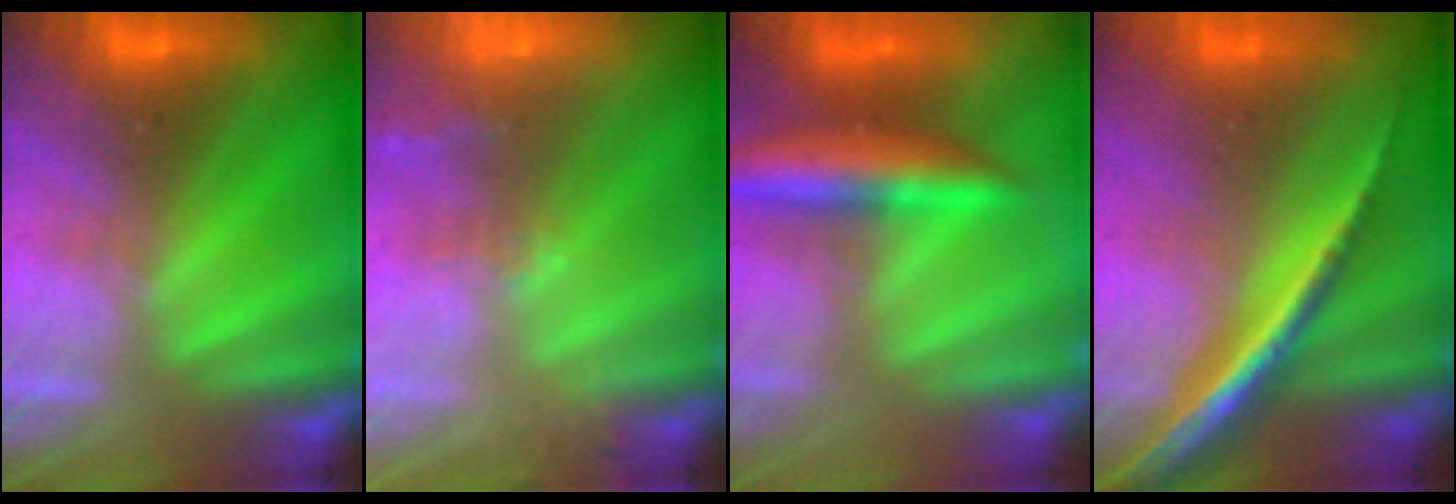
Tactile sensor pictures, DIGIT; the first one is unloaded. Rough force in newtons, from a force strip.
{"total": 9.5}
{"total": 9.6}
{"total": 2.0}